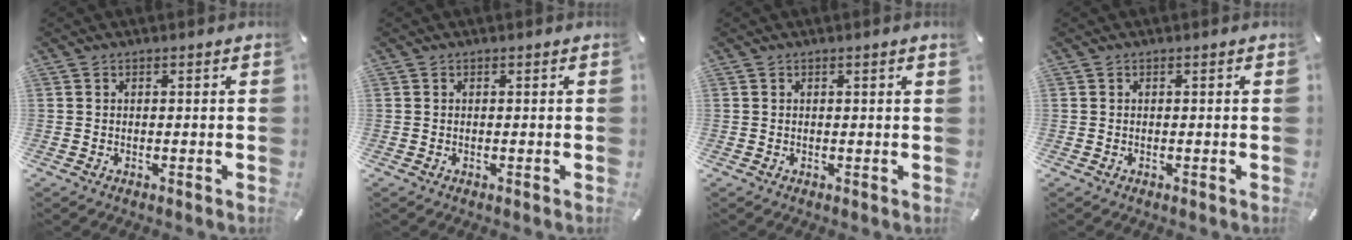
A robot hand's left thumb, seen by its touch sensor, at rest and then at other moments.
{"total": 0.0}
{"total": 0.6, "force": [0.2, -0.1, 0.5], "torque": [-0.007, 0.000, 0.003]}
{"total": 0.0}